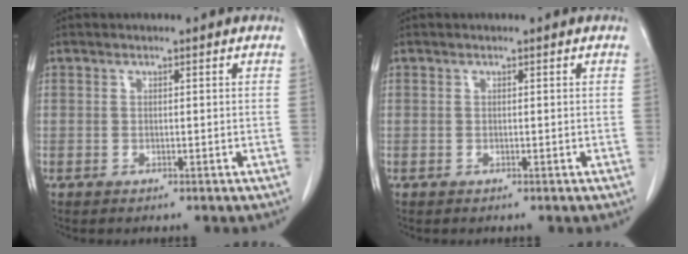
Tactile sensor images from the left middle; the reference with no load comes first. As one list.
[{"total": 0.0}]